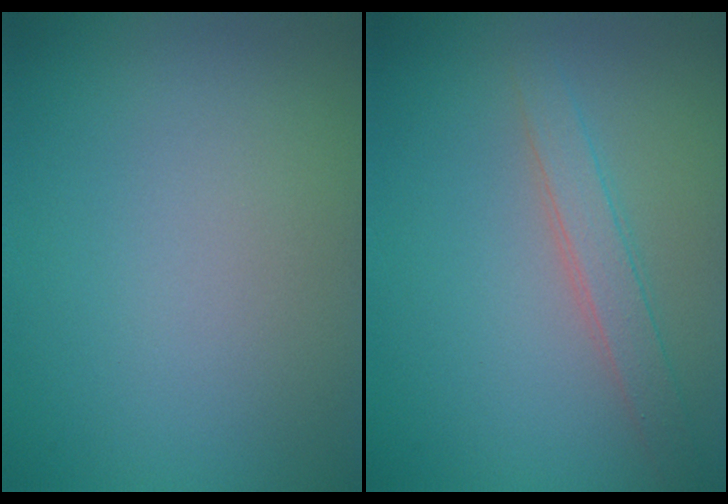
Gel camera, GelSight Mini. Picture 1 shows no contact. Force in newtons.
{"total": 2.3, "press": 2.3, "slide": 0.1}